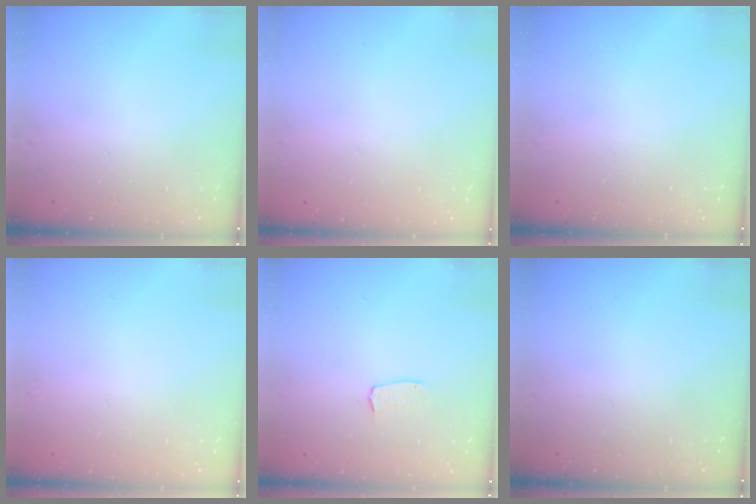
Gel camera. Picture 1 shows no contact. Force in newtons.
{"total": 0.0}
{"total": 0.0}
{"total": 0.0}
{"total": 3.0, "press": 3.0, "slide": 0.2}
{"total": 0.0}